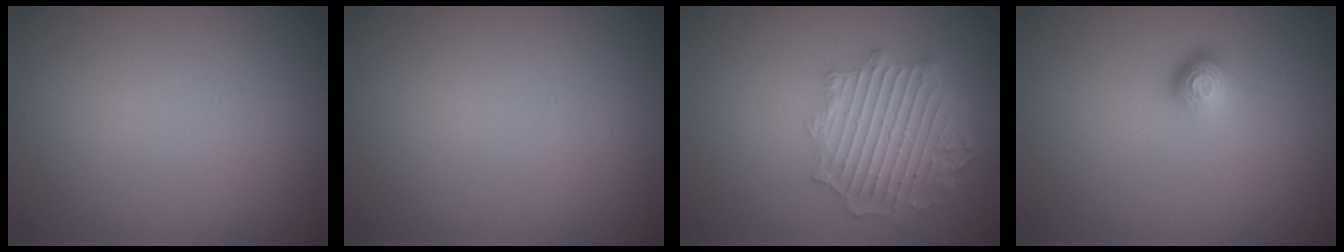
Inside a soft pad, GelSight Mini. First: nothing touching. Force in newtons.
{"total": 0.0}
{"total": 6.2, "press": 4.8, "slide": 3.8}
{"total": 1.8, "press": 1.2, "slide": 1.3}